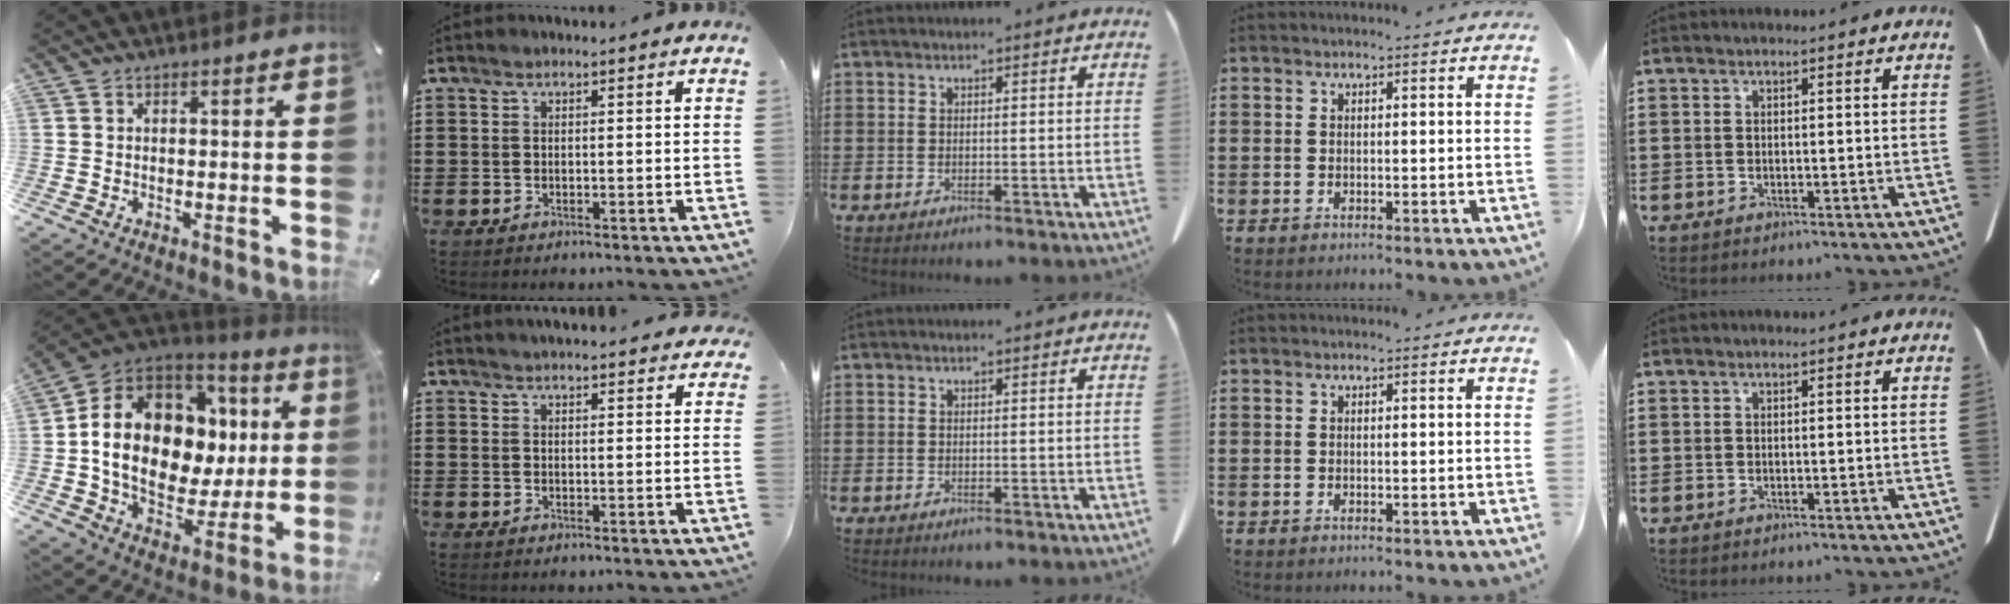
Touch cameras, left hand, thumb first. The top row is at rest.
{"thumb": {"total": 17.9, "force": [2.7, 13.5, 11.4], "torque": [-0.222, -0.026, 0.047]}, "index": {"total": 2.4, "force": [2.4, 0.0, 0.1], "torque": [-0.010, -0.005, 0.045]}}